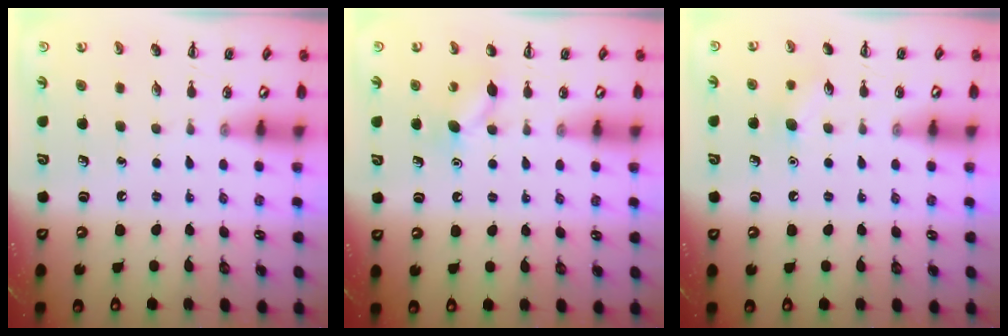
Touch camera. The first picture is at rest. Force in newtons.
{"total": 8.0, "press": 7.8, "slide": 1.7}
{"total": 6.8, "press": 6.6, "slide": 1.5}